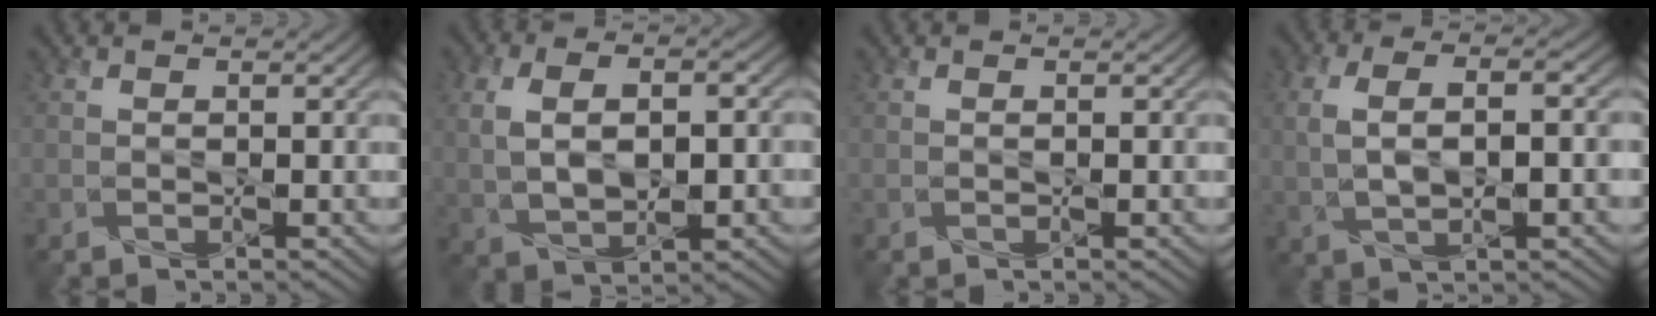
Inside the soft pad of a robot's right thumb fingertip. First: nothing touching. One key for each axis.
{"total": 9.3, "fx": 0.6, "fy": 5.5, "fz": 7.5, "tx": -0.149, "ty": 0.003, "tz": 0.012}
{"total": 0.0}
{"total": 7.1, "fx": 0.2, "fy": 2.8, "fz": 6.5, "tx": -0.139, "ty": 0.003, "tz": 0.007}